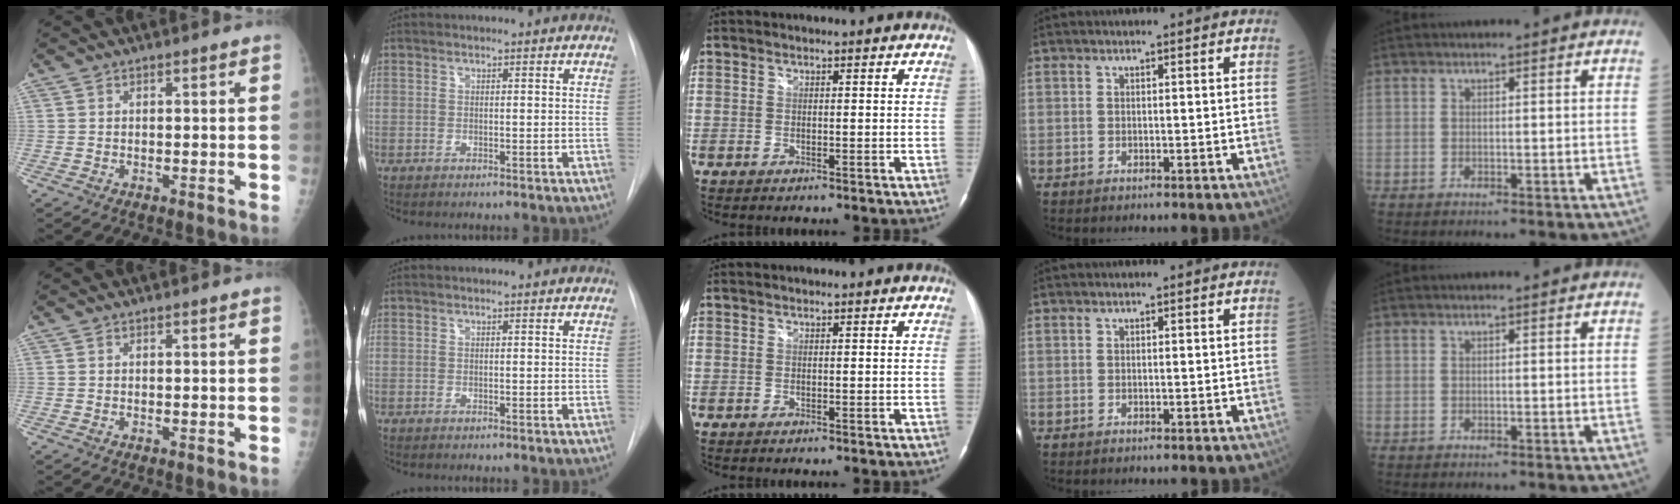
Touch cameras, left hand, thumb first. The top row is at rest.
{}